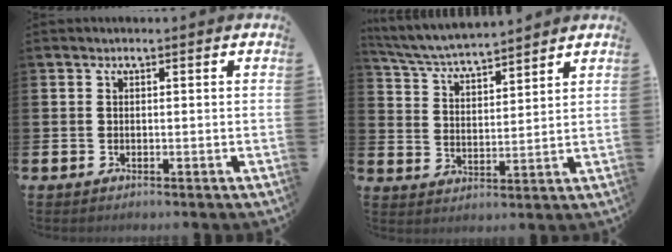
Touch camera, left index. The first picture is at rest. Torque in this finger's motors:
{"motor_torque": [0.22, -0.52, 0.71, 0.20]}